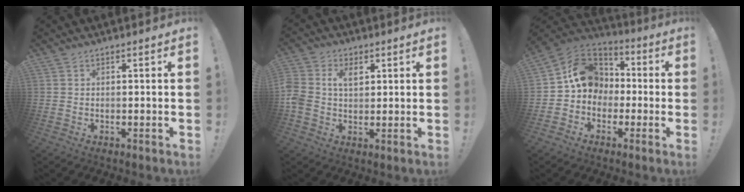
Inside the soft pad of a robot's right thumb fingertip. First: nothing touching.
{"total": 6.7, "force": [1.5, 5.1, 4.1], "torque": [-0.078, 0.003, 0.027]}
{"total": 14.5, "force": [0.4, 12.5, 7.3], "torque": [-0.100, 0.023, 0.017]}